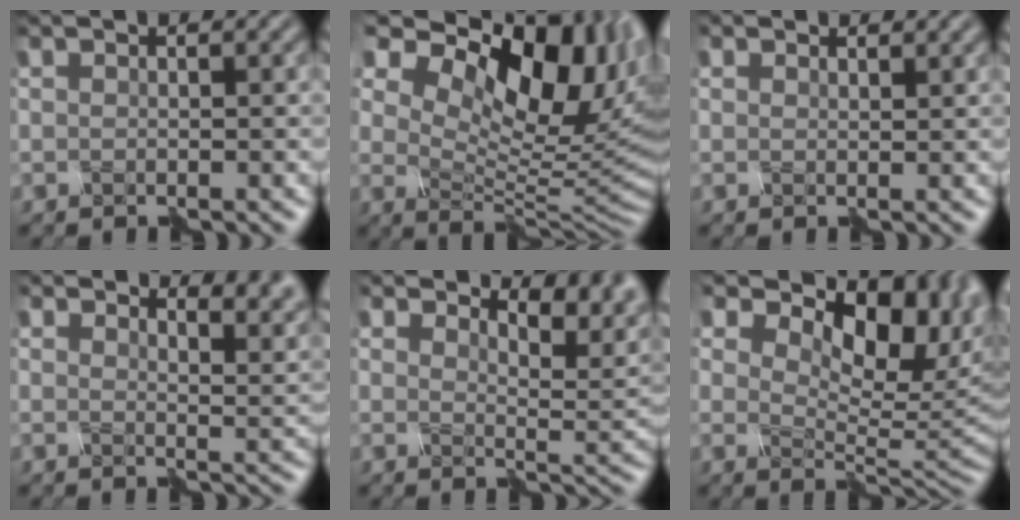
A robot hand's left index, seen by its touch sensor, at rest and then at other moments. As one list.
[{"total": 14.5, "force": [7.1, 7.5, 10.2], "torque": [-0.175, 0.023, 0.122]}, {"total": 1.1, "force": [1.0, 0.5, 0.0], "torque": [-0.007, -0.003, 0.015]}, {"total": 4.6, "force": [3.9, 1.5, 2.0], "torque": [-0.029, -0.001, 0.041]}, {"total": 5.4, "force": [3.9, 1.9, 3.1], "torque": [-0.046, 0.001, 0.056]}, {"total": 12.0, "force": [5.6, 6.5, 8.4], "torque": [-0.117, 0.017, 0.073]}]